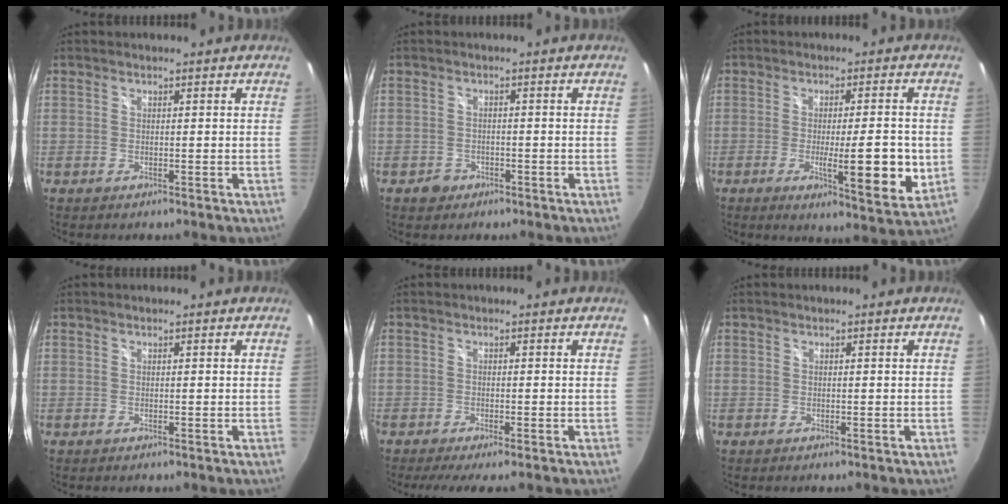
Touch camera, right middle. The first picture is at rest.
{"total": 2.4, "force": [-1.3, 1.9, 0.2], "torque": [-0.008, 0.002, -0.017]}
{"total": 10.9, "force": [-1.9, 1.6, 10.6], "torque": [-0.160, -0.025, -0.027]}
{"total": 0.0}
{"total": 4.0, "force": [-3.2, 0.2, 2.4], "torque": [-0.056, -0.020, -0.055]}
{"total": 0.0}